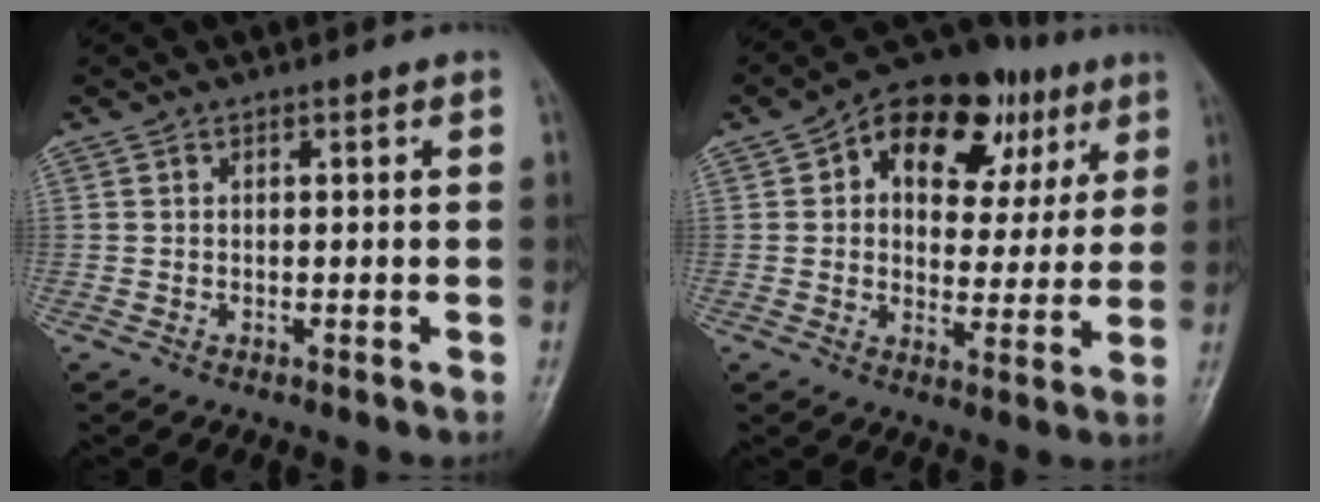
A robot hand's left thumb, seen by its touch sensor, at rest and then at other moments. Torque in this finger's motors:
{"motor_torque": [0.15, 0.16, 0.09, -0.17, 0.15]}